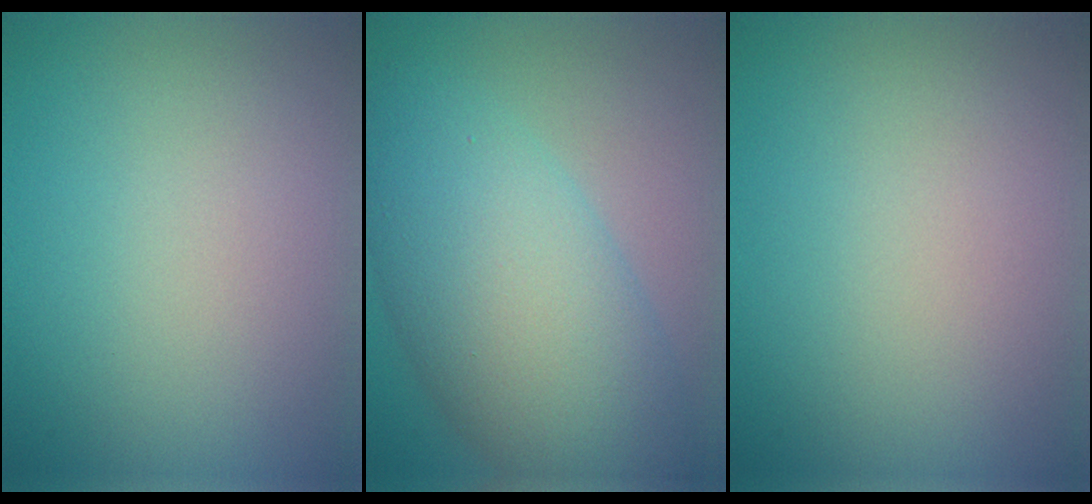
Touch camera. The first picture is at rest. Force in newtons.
{"total": 10.0, "press": 10.0, "slide": 0.4}
{"total": 0.0}